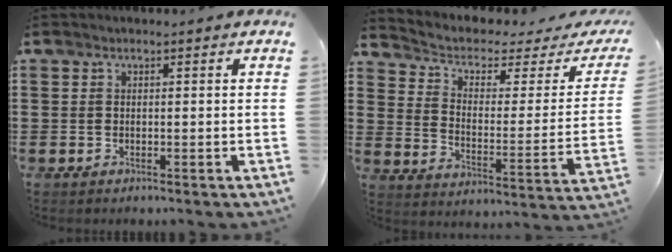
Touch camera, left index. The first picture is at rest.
{"total": 3.2, "force": [1.8, 1.6, 2.1], "torque": [-0.056, -0.016, 0.023]}